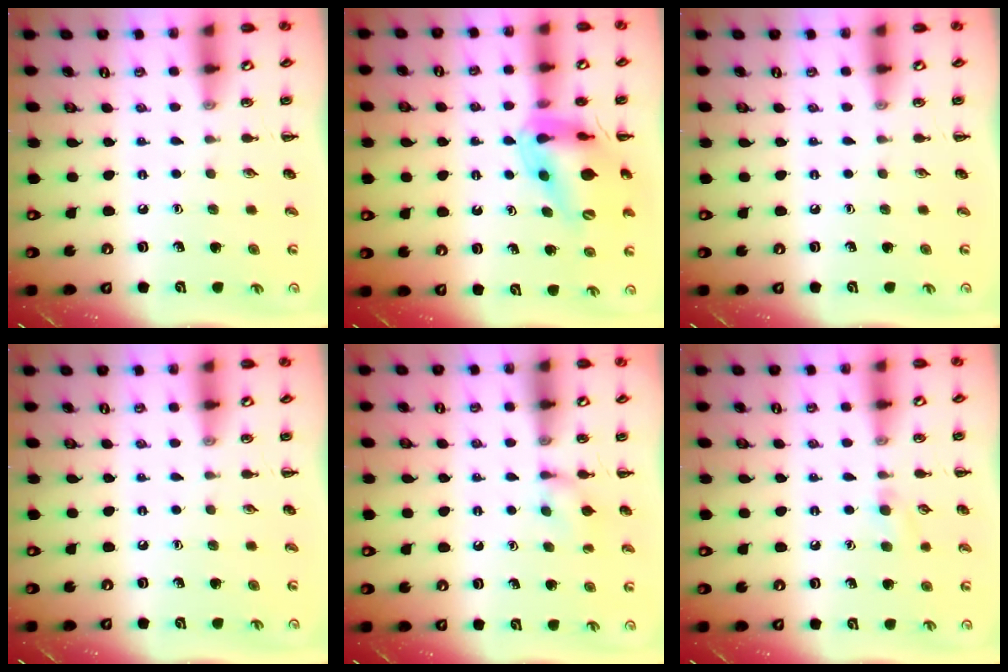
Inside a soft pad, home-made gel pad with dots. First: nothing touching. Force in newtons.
{"total": 14.3, "press": 13.8, "slide": 3.6}
{"total": 0.0}
{"total": 0.0}
{"total": 5.9, "press": 5.6, "slide": 1.6}
{"total": 5.3, "press": 5.0, "slide": 1.9}